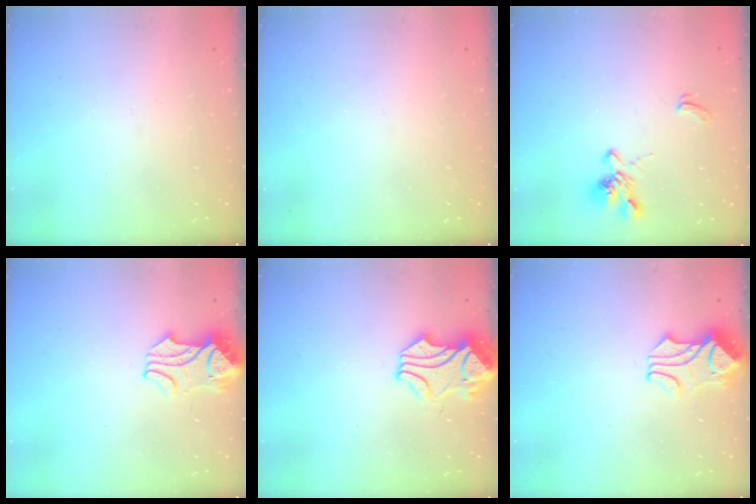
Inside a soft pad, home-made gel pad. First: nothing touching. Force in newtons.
{"total": 0.0}
{"total": 2.4, "press": 2.0, "slide": 1.2}
{"total": 2.3, "press": 2.2, "slide": 0.5}
{"total": 2.1, "press": 1.9, "slide": 0.9}
{"total": 1.7, "press": 1.3, "slide": 1.1}